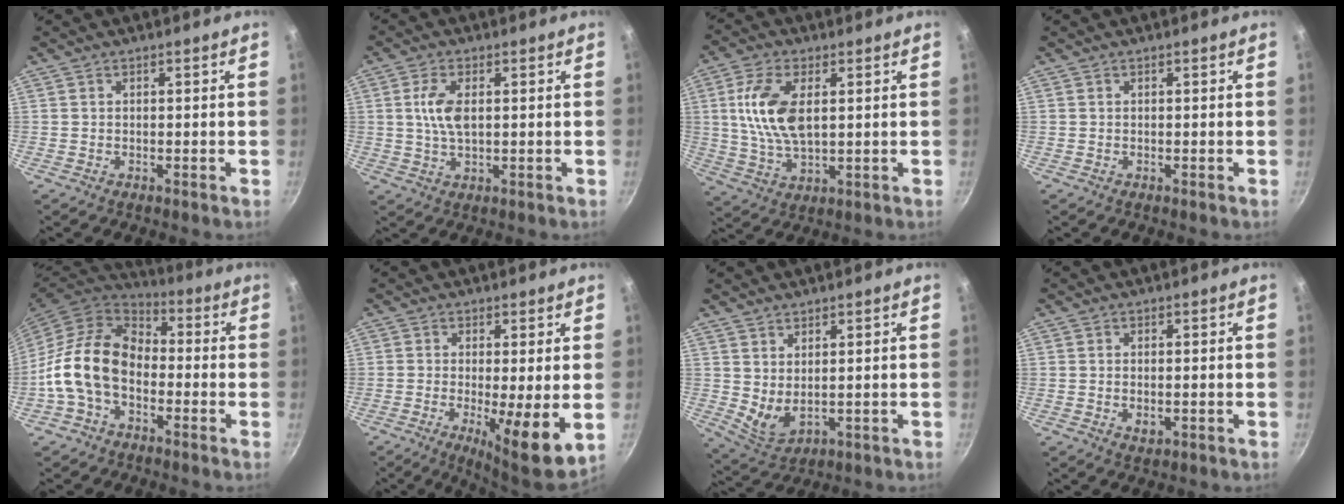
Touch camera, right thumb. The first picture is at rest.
{"total": 5.8, "force": [0.9, 2.8, 5.0], "torque": [-0.099, 0.000, 0.018]}
{"total": 11.5, "force": [2.2, 5.9, 9.7], "torque": [-0.186, -0.006, 0.046]}
{"total": 0.0}
{"total": 14.9, "force": [-2.7, 10.2, 10.5], "torque": [-0.165, 0.036, -0.071]}
{"total": 10.1, "force": [-1.1, 1.9, 9.9], "torque": [-0.146, -0.021, -0.012]}
{"total": 5.1, "force": [2.2, 2.3, 4.0], "torque": [-0.063, -0.032, 0.048]}
{"total": 2.2, "force": [-0.3, 1.2, 1.8], "torque": [-0.031, -0.004, -0.004]}